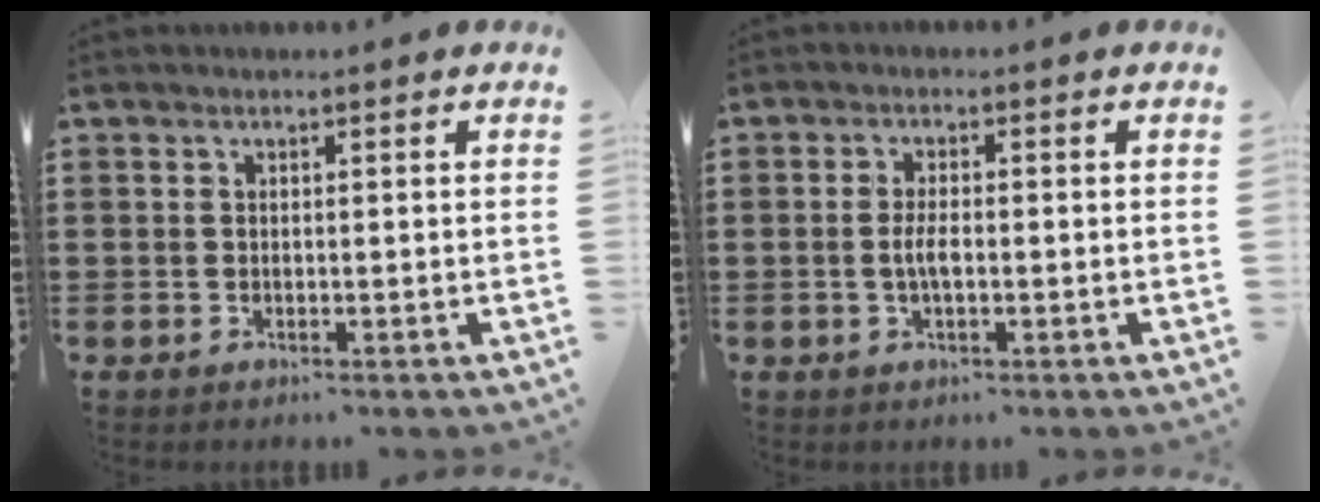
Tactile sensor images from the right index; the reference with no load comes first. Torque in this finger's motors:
{"motor_torque": [0.90, 0.41, 0.38, 0.09]}